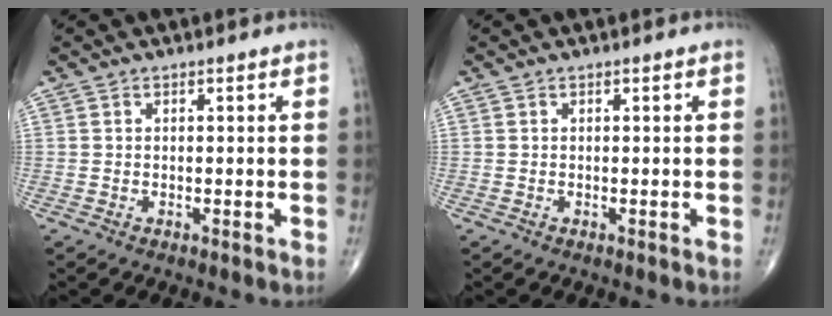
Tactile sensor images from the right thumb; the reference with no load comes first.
{"total": 0.0}